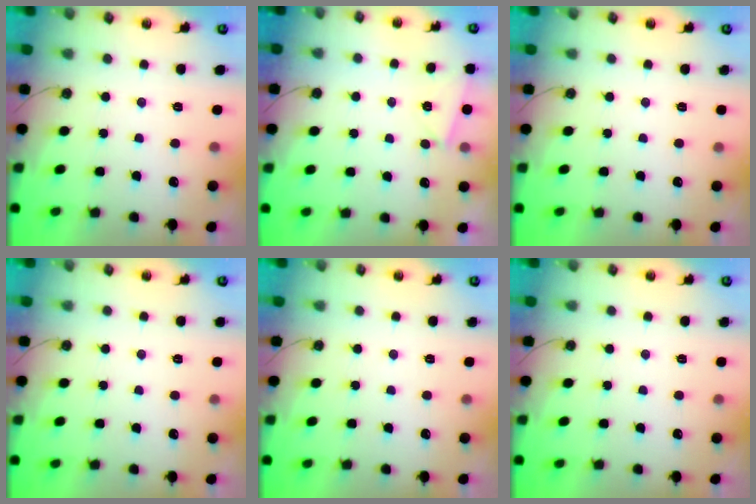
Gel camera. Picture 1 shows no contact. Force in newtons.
{"total": 3.1, "press": 2.4, "slide": 1.9}
{"total": 0.0}
{"total": 0.5, "press": 0.5, "slide": 0.2}
{"total": 0.0}
{"total": 0.0}